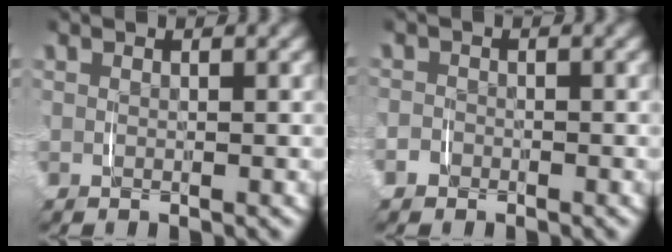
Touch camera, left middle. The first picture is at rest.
{"total": 1.6, "force": [-0.8, 1.4, 0.0], "torque": [-0.004, -0.002, -0.020]}